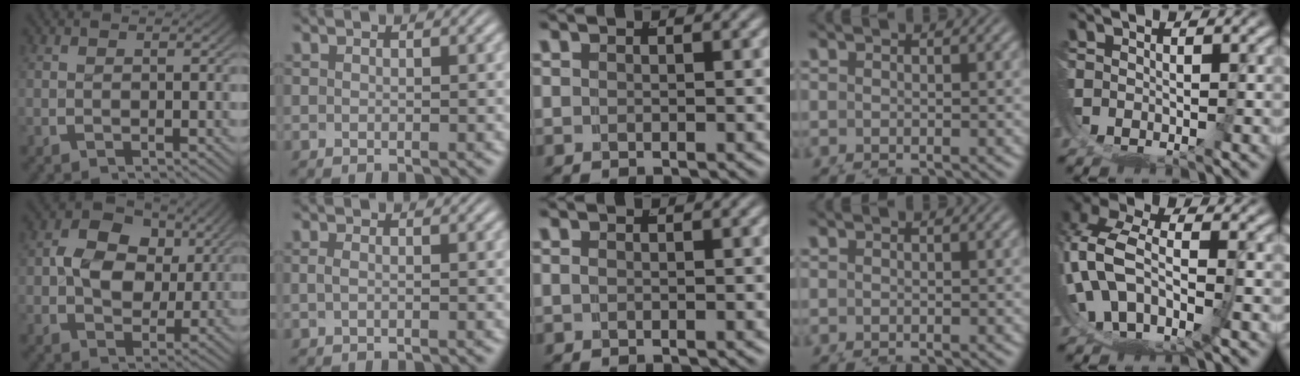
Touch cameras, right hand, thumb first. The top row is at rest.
{"thumb": {"total": 8.1, "force": [1.2, 6.5, 4.7], "torque": [-0.089, -0.021, 0.022]}, "index": {"total": 0.6, "force": [-0.1, -0.2, 0.6], "torque": [-0.013, -0.004, 0.003]}, "little": {"total": 11.0, "force": [-0.8, 9.5, 5.6], "torque": [-0.157, -0.042, -0.006]}}